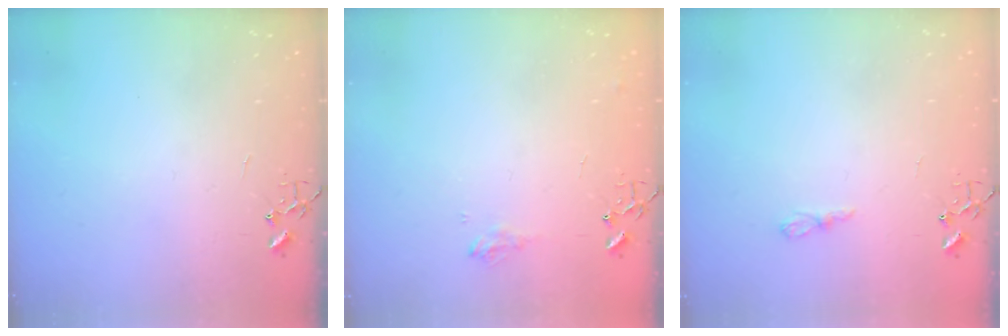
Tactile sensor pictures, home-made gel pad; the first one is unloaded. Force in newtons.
{"total": 7.7, "press": 7.7, "slide": 0.9}
{"total": 5.7, "press": 5.7, "slide": 0.3}